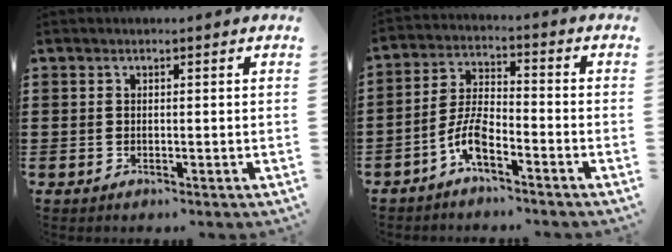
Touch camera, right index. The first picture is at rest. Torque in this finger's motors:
{"motor_torque": [1.09, 1.05, 0.25, 0.11]}